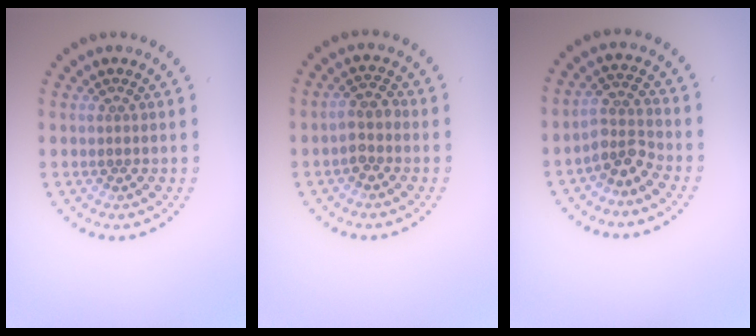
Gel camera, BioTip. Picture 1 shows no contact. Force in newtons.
{"total": 2.0, "press": 1.7, "slide": 1.0}
{"total": 2.7, "press": 2.0, "slide": 1.9}